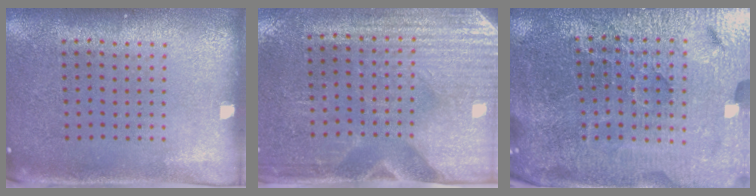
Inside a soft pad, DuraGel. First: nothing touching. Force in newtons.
{"total": 3.0, "press": 2.7, "slide": 1.4}
{"total": 5.7, "press": 5.2, "slide": 2.2}